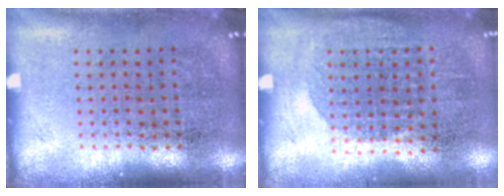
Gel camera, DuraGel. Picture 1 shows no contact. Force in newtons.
{"total": 1.1, "press": 1.0, "slide": 0.5}